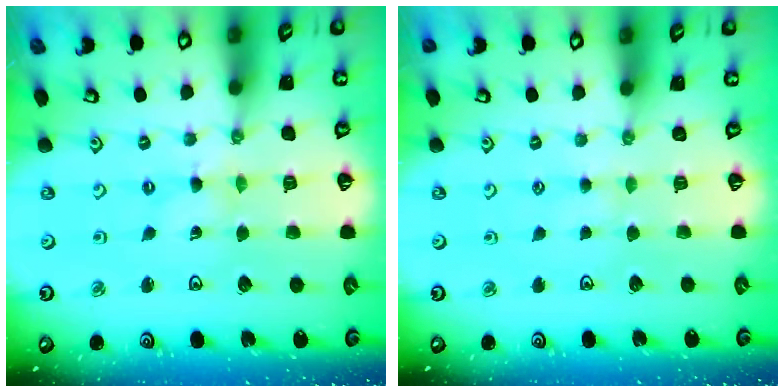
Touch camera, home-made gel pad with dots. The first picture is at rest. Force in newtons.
{"total": 1.8, "press": 1.7, "slide": 0.3}